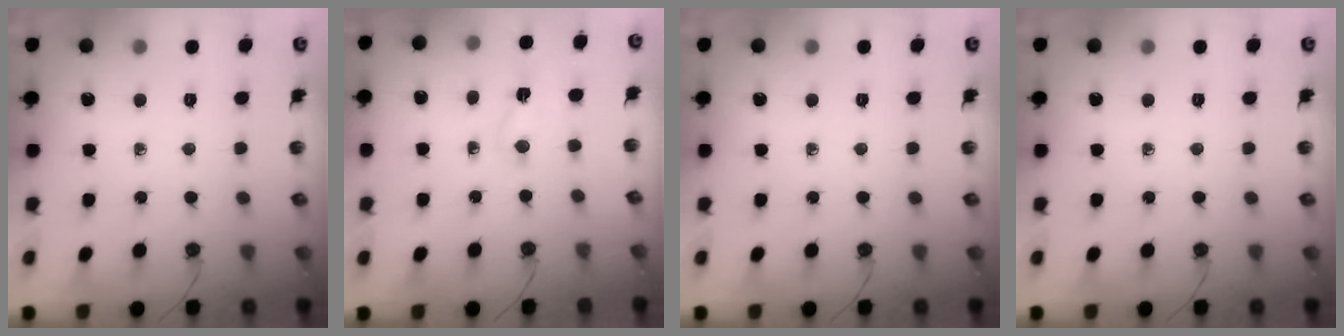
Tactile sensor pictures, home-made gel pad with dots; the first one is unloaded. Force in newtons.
{"total": 2.6, "press": 2.6, "slide": 0.6}
{"total": 0.0}
{"total": 0.0}